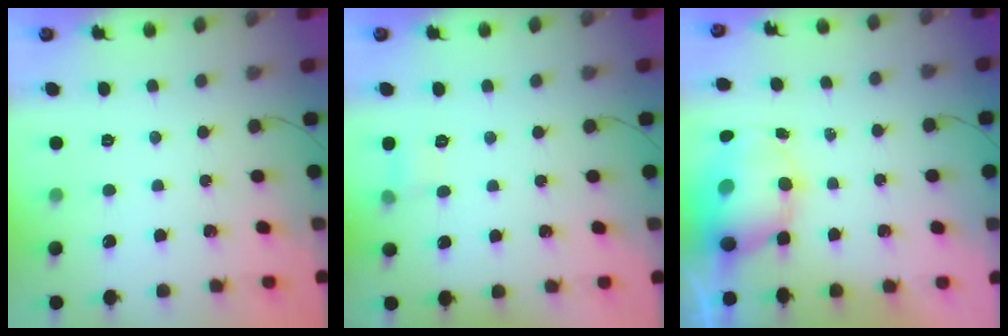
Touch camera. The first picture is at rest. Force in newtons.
{"total": 4.5, "press": 4.2, "slide": 1.4}
{"total": 8.0, "press": 7.8, "slide": 1.8}